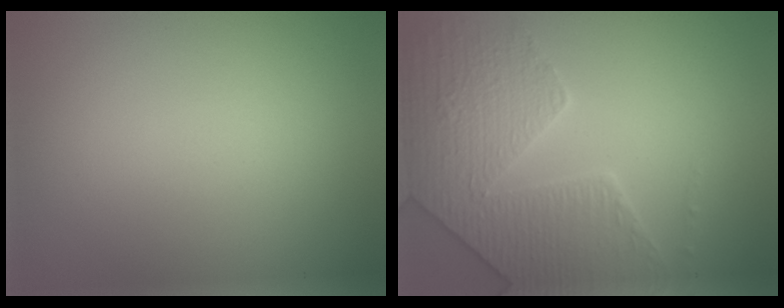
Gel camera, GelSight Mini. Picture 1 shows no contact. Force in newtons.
{"total": 6.3, "press": 5.6, "slide": 3.1}